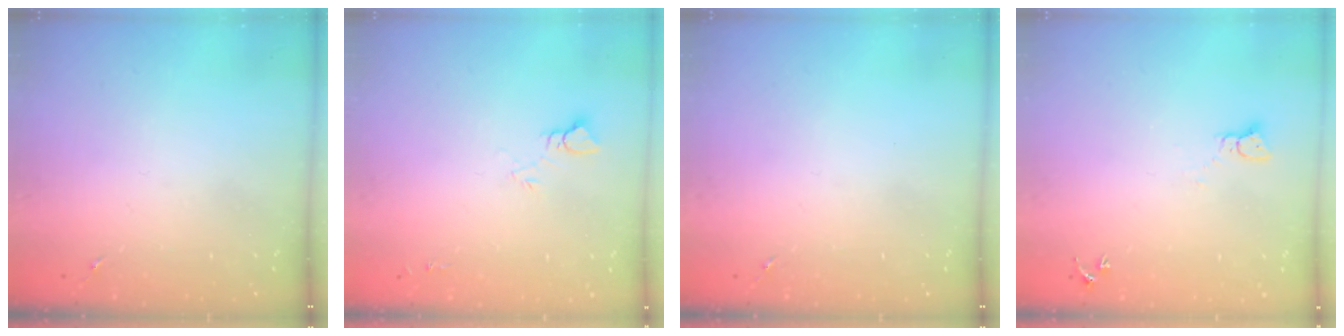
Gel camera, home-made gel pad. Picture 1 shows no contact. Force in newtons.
{"total": 6.0, "press": 6.0, "slide": 0.4}
{"total": 0.0}
{"total": 3.1, "press": 3.1, "slide": 0.1}